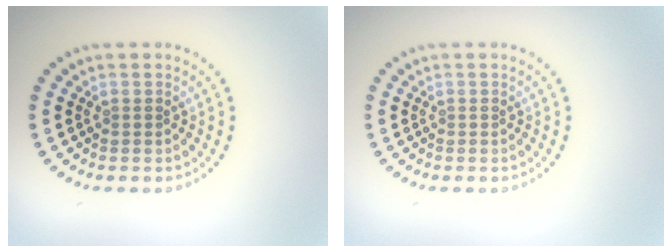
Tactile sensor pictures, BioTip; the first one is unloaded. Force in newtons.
{"total": 0.0}